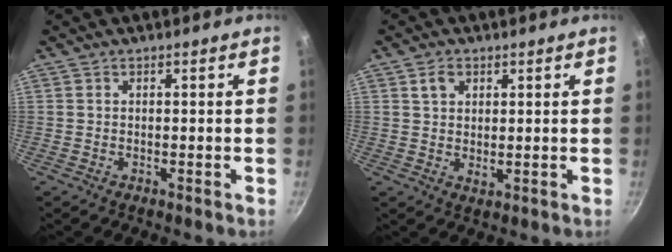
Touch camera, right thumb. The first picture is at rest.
{"total": 3.8, "force": [1.7, 2.6, 2.2], "torque": [-0.029, -0.009, 0.029]}